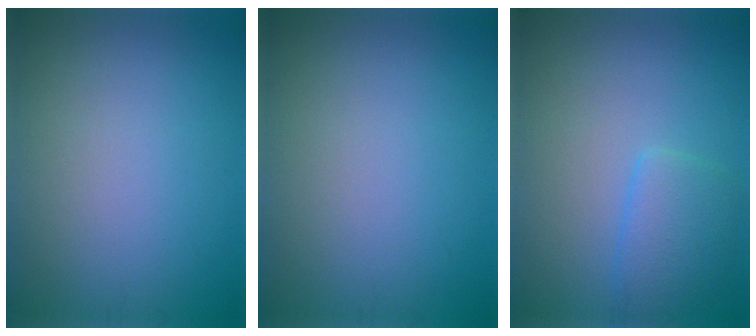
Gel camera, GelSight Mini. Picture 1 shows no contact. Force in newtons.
{"total": 0.0}
{"total": 2.8, "press": 2.8, "slide": 0.3}